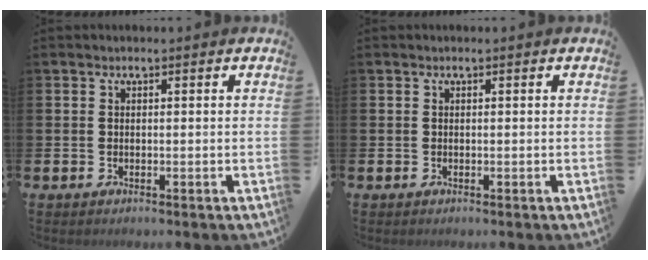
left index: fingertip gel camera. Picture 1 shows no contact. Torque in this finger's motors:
{"motor_torque": [0.01, 0.00, 0.00, 0.00]}